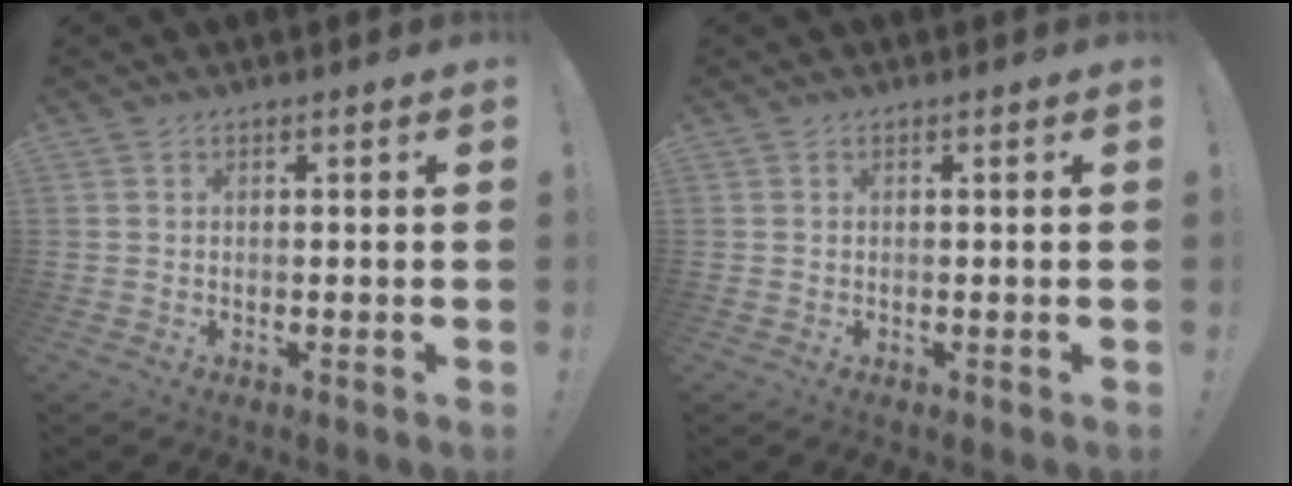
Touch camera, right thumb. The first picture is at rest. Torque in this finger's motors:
{"motor_torque": [-0.01, 0.00, 0.01, -0.04, 0.02]}